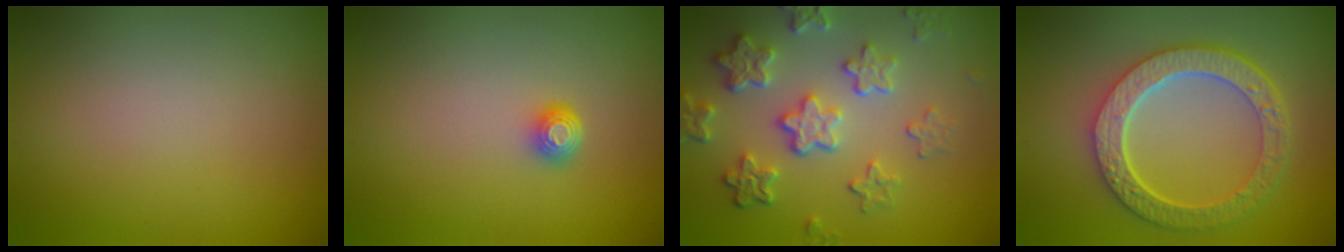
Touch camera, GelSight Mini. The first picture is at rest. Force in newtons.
{"total": 1.4, "press": 1.1, "slide": 1.0}
{"total": 6.0, "press": 4.5, "slide": 4.0}
{"total": 6.7, "press": 5.1, "slide": 4.4}